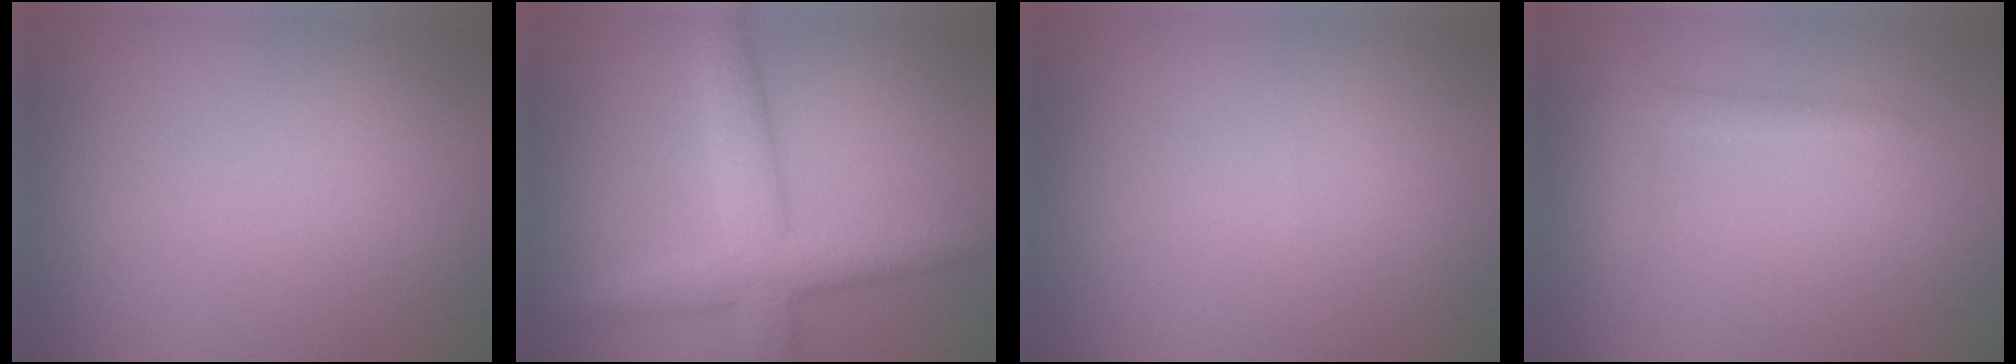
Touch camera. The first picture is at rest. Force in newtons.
{"total": 5.5, "press": 5.5, "slide": 0.1}
{"total": 0.0}
{"total": 1.6, "press": 1.6, "slide": 0.1}